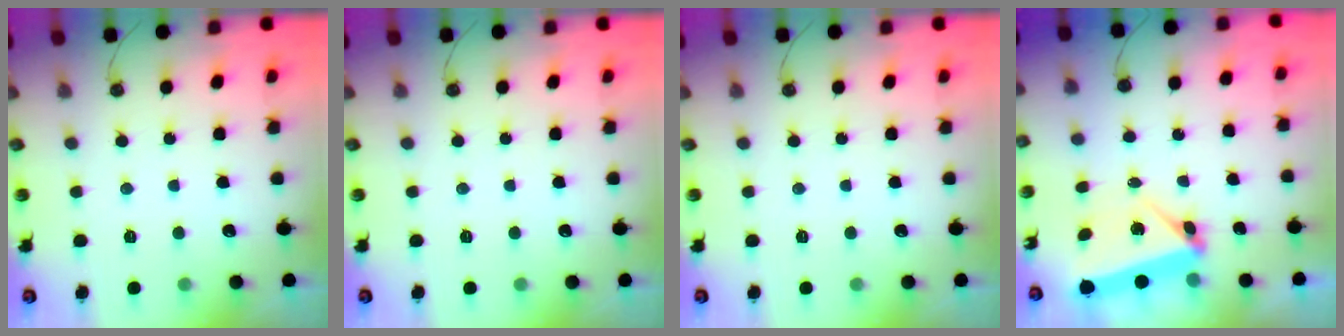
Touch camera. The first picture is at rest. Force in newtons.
{"total": 0.0}
{"total": 0.0}
{"total": 6.1, "press": 5.7, "slide": 2.1}